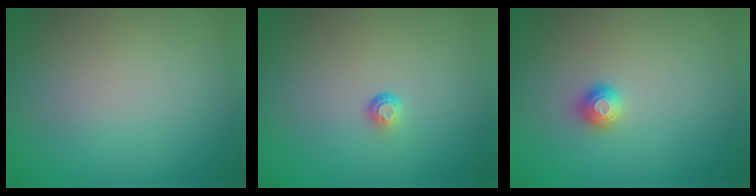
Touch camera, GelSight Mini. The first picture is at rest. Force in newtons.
{"total": 0.9, "press": 0.5, "slide": 0.7}
{"total": 1.1, "press": 1.1, "slide": 0.1}